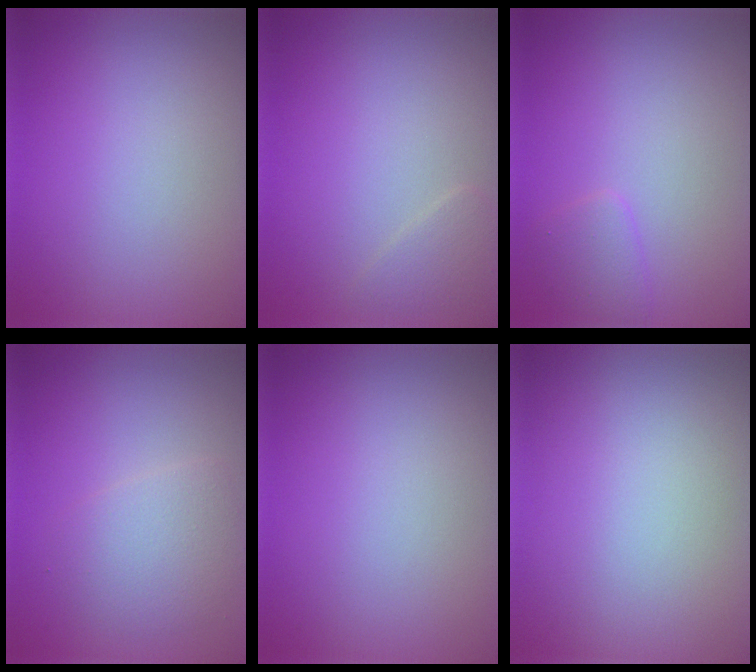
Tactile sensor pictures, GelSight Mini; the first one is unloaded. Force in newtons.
{"total": 1.2, "press": 1.2, "slide": 0.0}
{"total": 1.4, "press": 1.4, "slide": 0.1}
{"total": 2.8, "press": 2.8, "slide": 0.1}
{"total": 0.0}
{"total": 0.0}